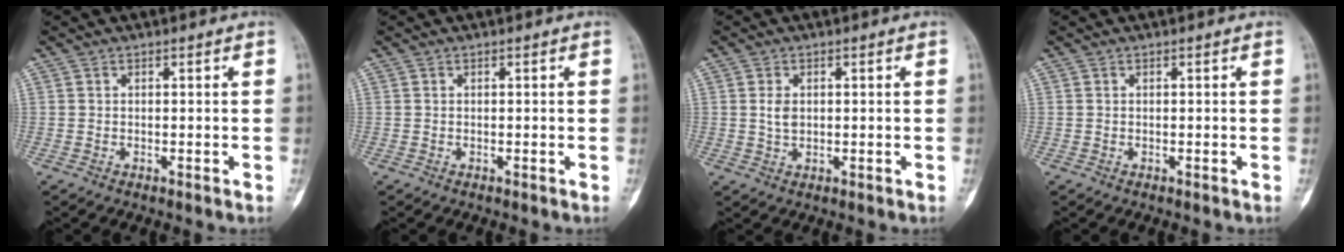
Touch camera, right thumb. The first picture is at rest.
{"total": 0.0}
{"total": 2.7, "force": [0.4, 1.8, 1.9], "torque": [-0.031, -0.001, 0.010]}
{"total": 0.0}